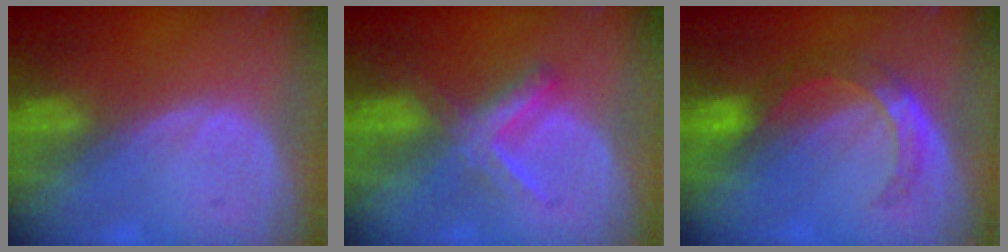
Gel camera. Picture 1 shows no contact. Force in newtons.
{"total": 5.5, "press": 5.4, "slide": 1.1}
{"total": 5.6, "press": 5.4, "slide": 1.6}